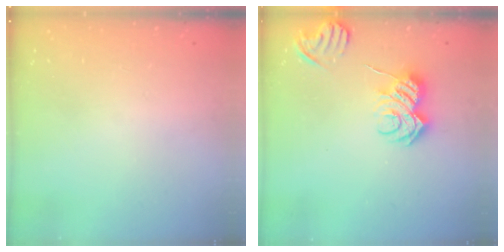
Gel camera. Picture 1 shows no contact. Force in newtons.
{"total": 8.8, "press": 8.7, "slide": 1.0}